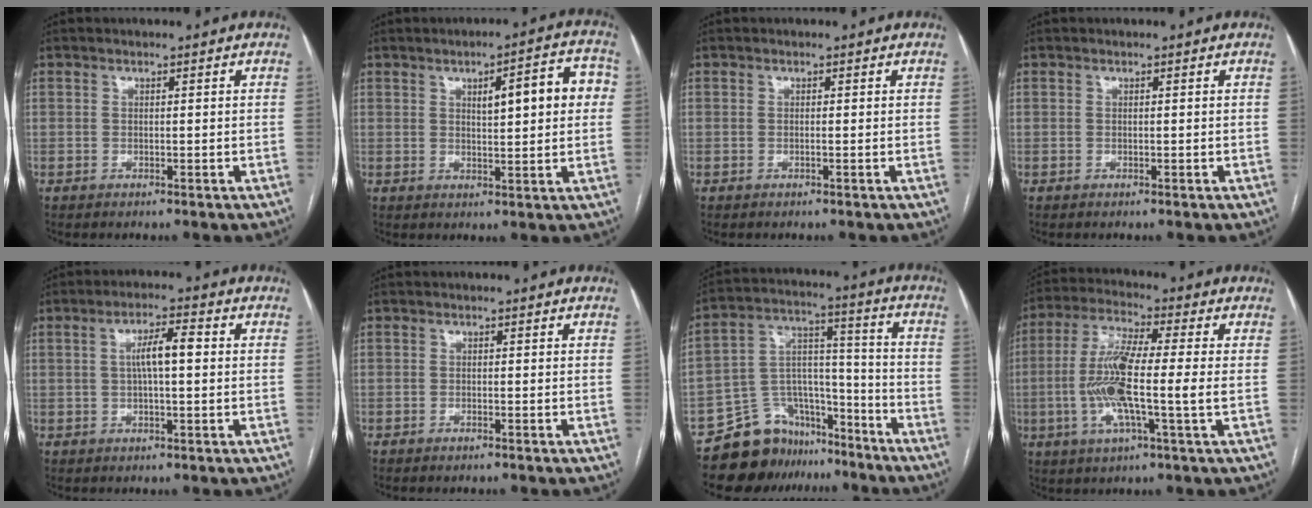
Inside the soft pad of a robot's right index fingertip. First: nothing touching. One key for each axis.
{"total": 8.8, "fx": 2.0, "fy": 2.0, "fz": 8.3, "tx": -0.110, "ty": 0.022, "tz": 0.026}
{"total": 0.0}
{"total": 0.0}
{"total": 5.2, "fx": 0.5, "fy": 1.0, "fz": 5.1, "tx": -0.092, "ty": 0.015, "tz": 0.008}
{"total": 0.7, "fx": -0.6, "fy": 0.1, "fz": 0.4, "tx": -0.011, "ty": -0.001, "tz": -0.008}
{"total": 13.1, "fx": -10.9, "fy": 6.9, "fz": 2.3, "tx": -0.033, "ty": 0.074, "tz": -0.184}
{"total": 12.0, "fx": -1.5, "fy": 0.6, "fz": 11.9, "tx": -0.244, "ty": 0.001, "tz": -0.037}